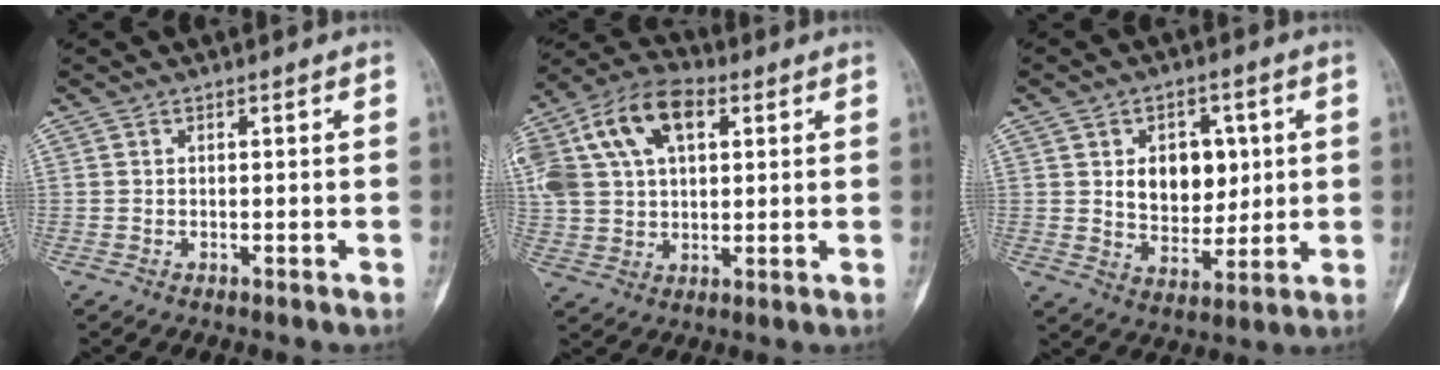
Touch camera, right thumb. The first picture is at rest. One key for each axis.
{"total": 20.9, "fx": 7.1, "fy": 13.4, "fz": 14.4, "tx": -0.305, "ty": 0.037, "tz": 0.125}
{"total": 11.0, "fx": 2.2, "fy": 7.8, "fz": 7.5, "tx": -0.066, "ty": -0.014, "tz": 0.044}